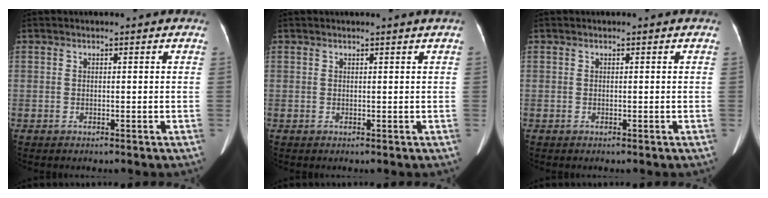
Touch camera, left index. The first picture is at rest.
{"total": 0.7, "force": [0.6, -0.3, 0.3], "torque": [-0.010, -0.001, 0.014]}
{"total": 0.0}